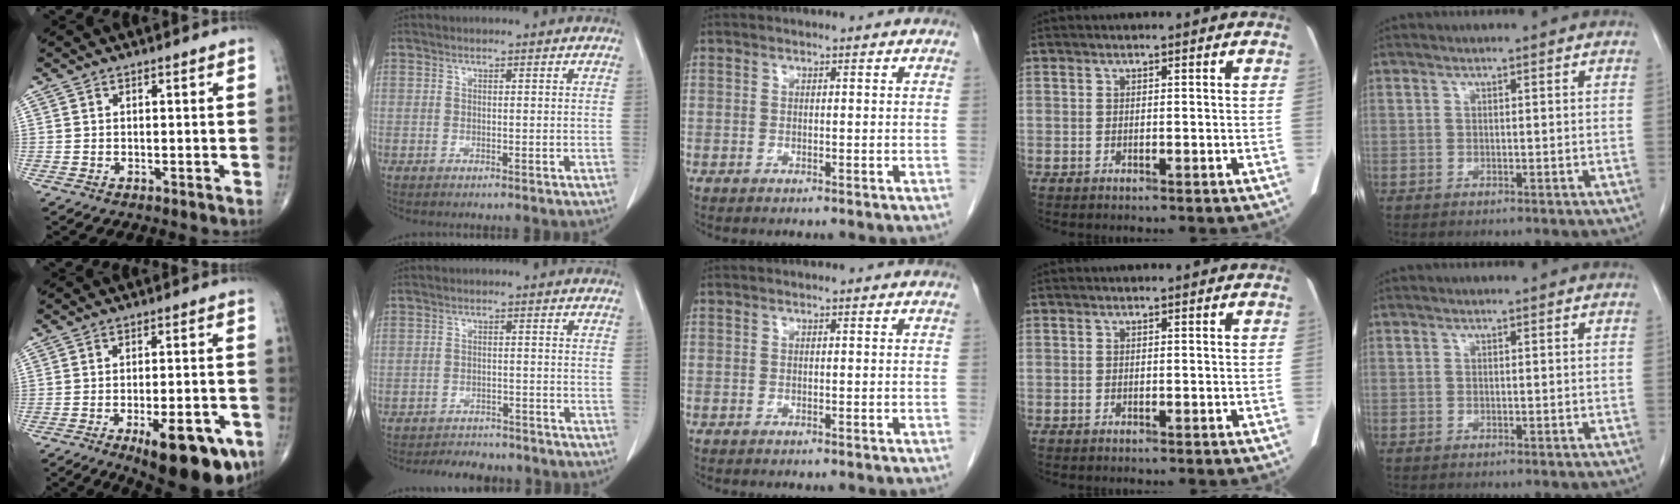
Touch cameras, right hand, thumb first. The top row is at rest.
{"thumb": {"total": 16.6, "force": [-8.5, 5.8, 13.0], "torque": [-0.129, 0.030, -0.108]}, "index": {"total": 9.3, "force": [-8.4, 3.1, 2.4], "torque": [-0.039, -0.002, -0.104]}}